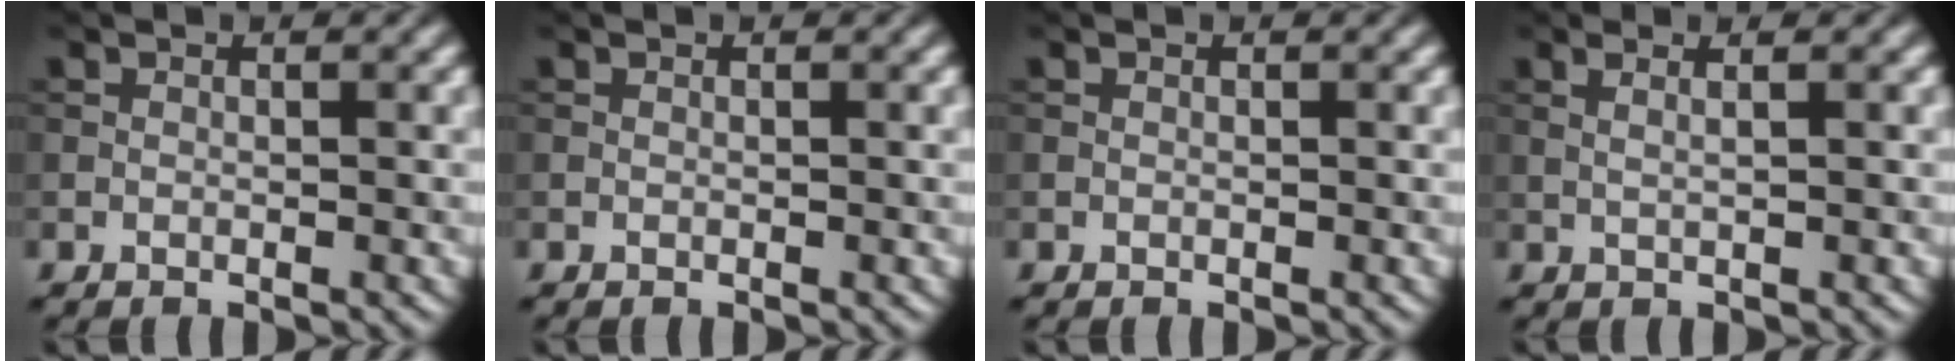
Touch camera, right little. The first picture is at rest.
{"total": 0.0}
{"total": 0.0}
{"total": 2.5, "force": [1.2, 1.1, 1.9], "torque": [-0.013, 0.010, -0.007]}